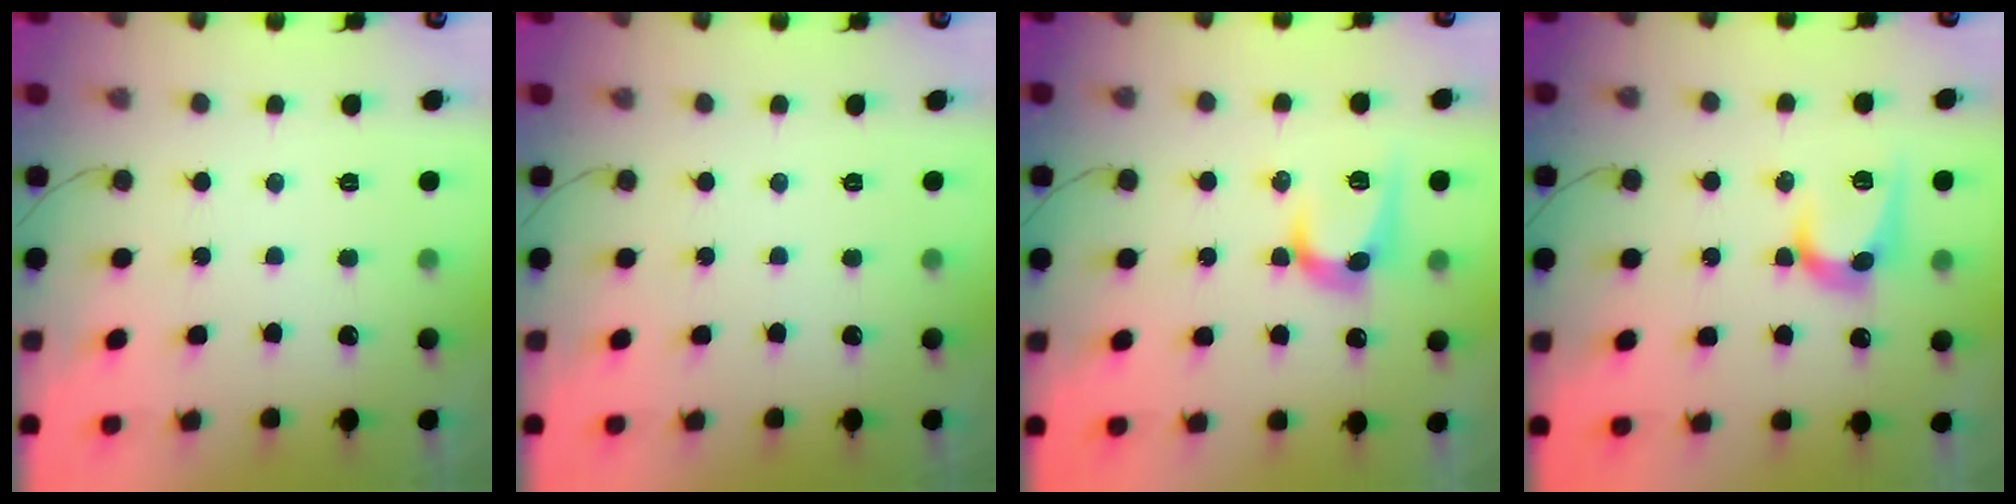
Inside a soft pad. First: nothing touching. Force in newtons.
{"total": 0.0}
{"total": 10.2, "press": 10.2, "slide": 0.5}
{"total": 9.9, "press": 9.9, "slide": 0.6}